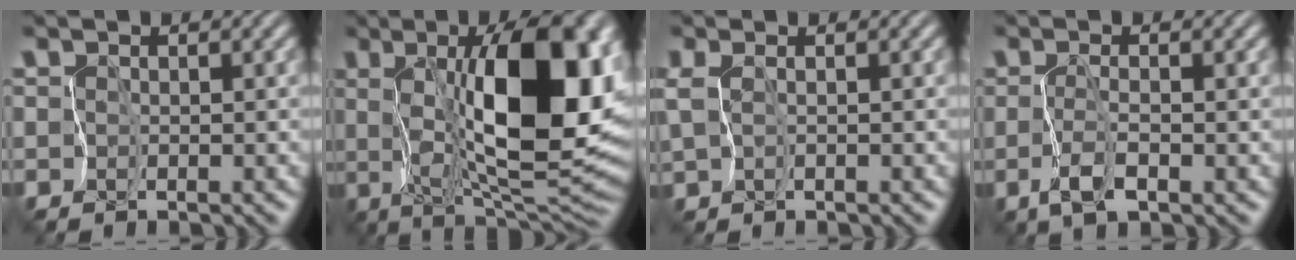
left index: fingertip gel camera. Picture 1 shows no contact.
{"total": 13.5, "force": [2.6, 4.7, 12.4], "torque": [-0.171, 0.002, 0.049]}
{"total": 1.1, "force": [0.4, 0.4, 1.0], "torque": [-0.028, -0.004, 0.011]}
{"total": 1.8, "force": [-0.4, 0.2, 1.7], "torque": [-0.039, 0.005, -0.008]}